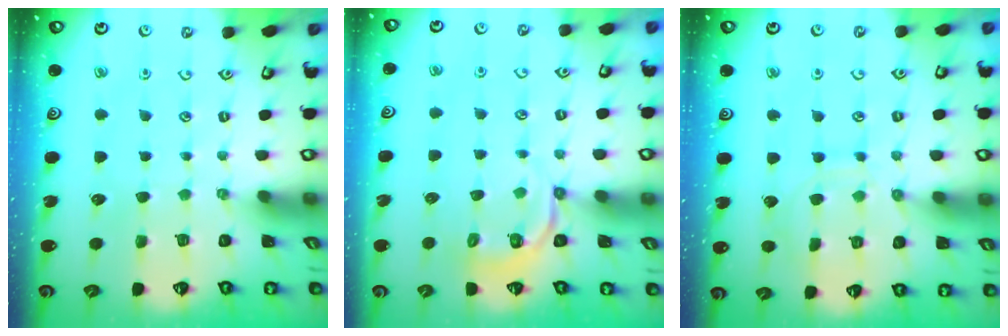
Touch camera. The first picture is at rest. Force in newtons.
{"total": 5.1, "press": 4.8, "slide": 1.8}
{"total": 9.0, "press": 9.0, "slide": 0.6}